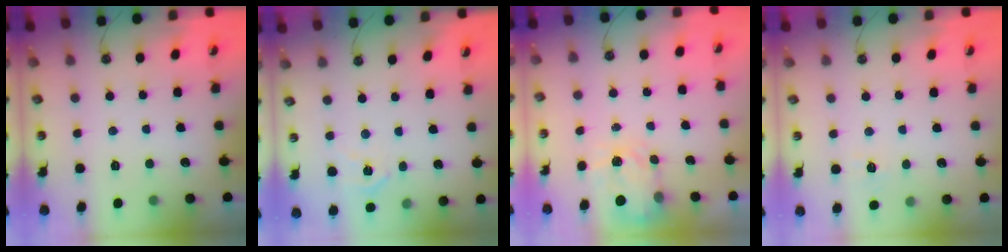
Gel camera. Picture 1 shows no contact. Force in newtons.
{"total": 5.3, "press": 5.3, "slide": 0.3}
{"total": 3.9, "press": 3.9, "slide": 0.6}
{"total": 5.5, "press": 5.5, "slide": 0.5}